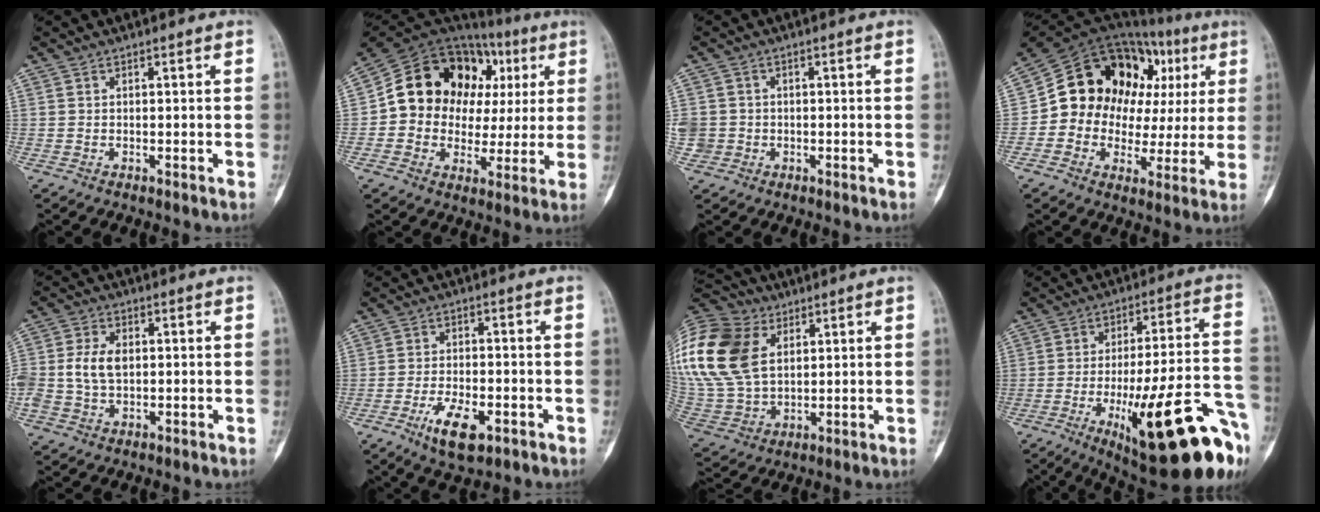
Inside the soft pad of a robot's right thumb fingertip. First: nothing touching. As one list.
[{"total": 21.2, "force": [4.1, 16.6, 12.6], "torque": [-0.150, 0.045, 0.072]}, {"total": 3.9, "force": [-0.7, 3.7, 0.8], "torque": [-0.009, 0.011, -0.014]}, {"total": 22.9, "force": [5.2, 16.6, 14.9], "torque": [-0.161, 0.050, 0.085]}, {"total": 6.5, "force": [0.2, 4.4, 4.8], "torque": [-0.102, 0.010, 0.004]}, {"total": 8.0, "force": [-3.8, 3.5, 6.1], "torque": [-0.105, 0.012, -0.060]}, {"total": 26.0, "force": [8.6, 18.1, 16.7], "torque": [-0.394, 0.022, 0.170]}, {"total": 26.6, "force": [-11.4, 6.5, 23.2], "torque": [-0.281, 0.047, -0.154]}]